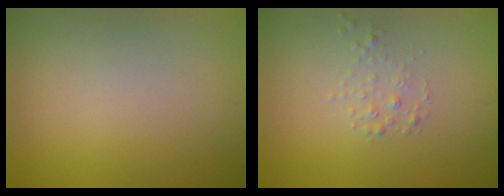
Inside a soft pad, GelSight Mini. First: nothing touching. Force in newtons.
{"total": 1.0, "press": 1.0, "slide": 0.0}